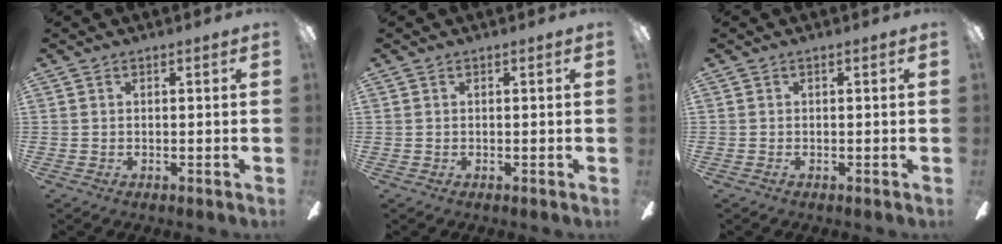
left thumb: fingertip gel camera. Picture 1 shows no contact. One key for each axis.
{"total": 0.0}
{"total": 0.0}